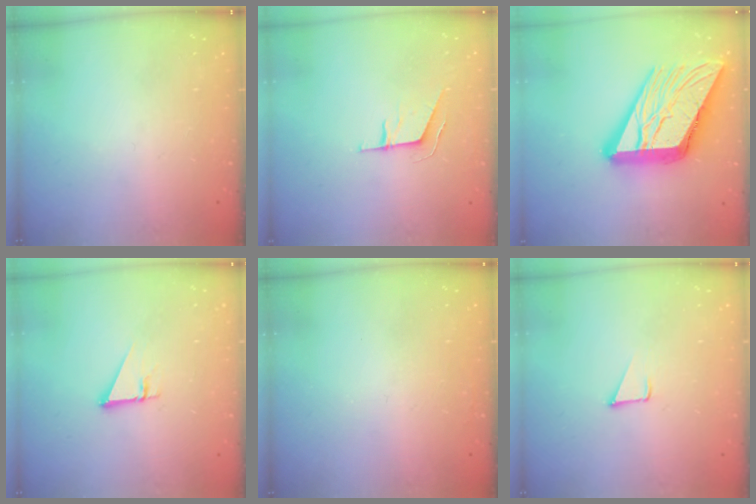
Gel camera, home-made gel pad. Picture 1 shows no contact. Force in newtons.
{"total": 6.1, "press": 6.1, "slide": 0.0}
{"total": 24.2, "press": 24.1, "slide": 2.8}
{"total": 2.7, "press": 2.7, "slide": 0.1}
{"total": 1.6, "press": 1.6, "slide": 0.1}
{"total": 2.8, "press": 2.8, "slide": 0.2}